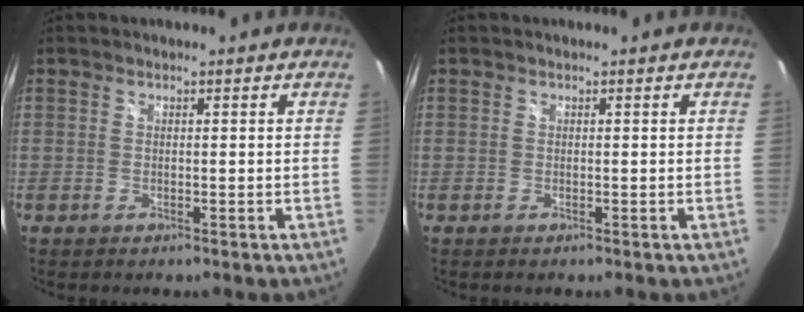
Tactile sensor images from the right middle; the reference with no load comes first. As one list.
[{"total": 0.0}]